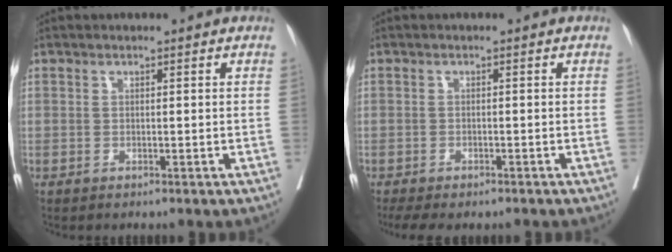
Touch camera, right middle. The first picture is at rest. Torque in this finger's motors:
{"motor_torque": [0.51, -0.47, 0.09, 0.02]}